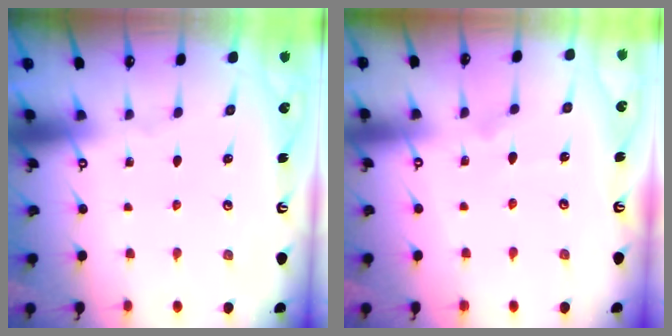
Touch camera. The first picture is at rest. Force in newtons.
{"total": 7.1, "press": 7.1, "slide": 0.3}